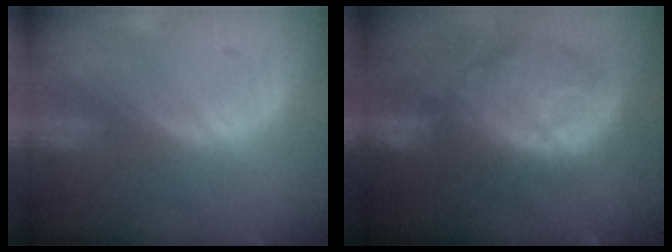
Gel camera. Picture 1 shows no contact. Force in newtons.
{"total": 12.6, "press": 11.2, "slide": 5.8}